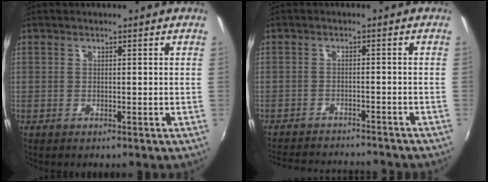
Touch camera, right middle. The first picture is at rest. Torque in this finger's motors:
{"motor_torque": [0.89, -1.25, 0.09, 0.03]}